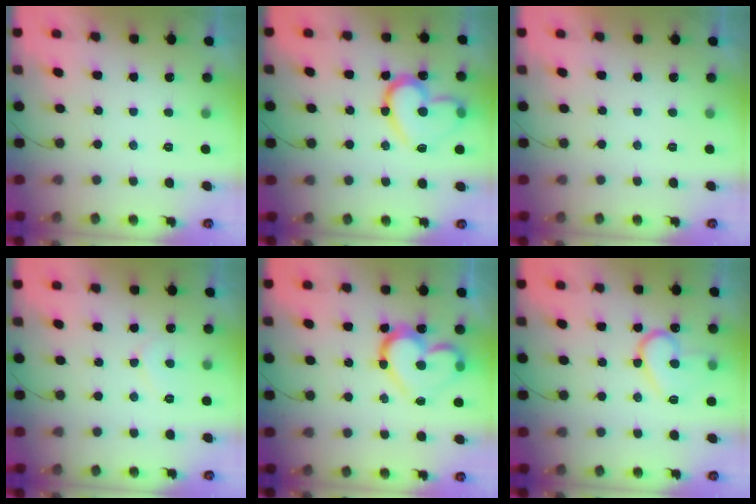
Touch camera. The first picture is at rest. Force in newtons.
{"total": 17.2, "press": 17.2, "slide": 1.2}
{"total": 2.0, "press": 2.0, "slide": 0.1}
{"total": 5.5, "press": 5.5, "slide": 0.5}
{"total": 16.1, "press": 16.0, "slide": 1.5}
{"total": 14.5, "press": 14.5, "slide": 1.3}